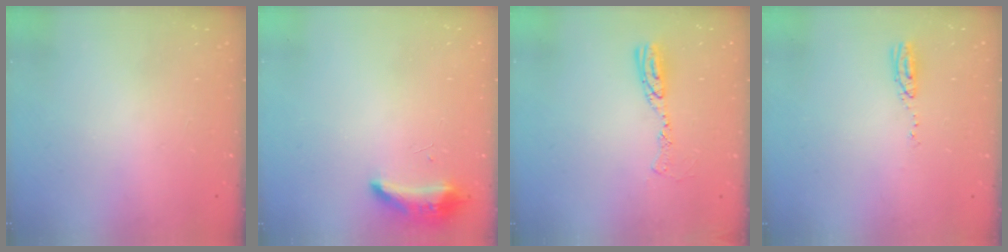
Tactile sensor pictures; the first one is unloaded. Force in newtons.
{"total": 8.5, "press": 8.3, "slide": 2.0}
{"total": 9.5, "press": 9.5, "slide": 0.9}
{"total": 14.7, "press": 6.3, "slide": 13.3}